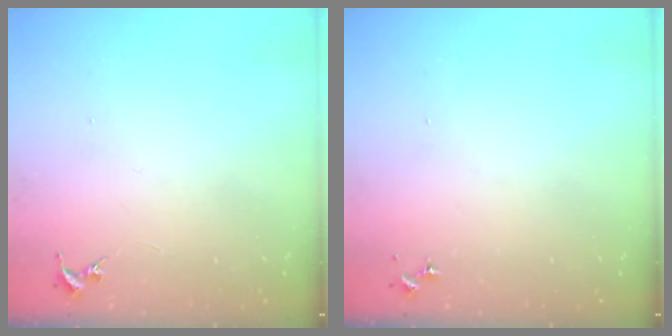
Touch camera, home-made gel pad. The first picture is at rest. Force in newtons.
{"total": 0.0}